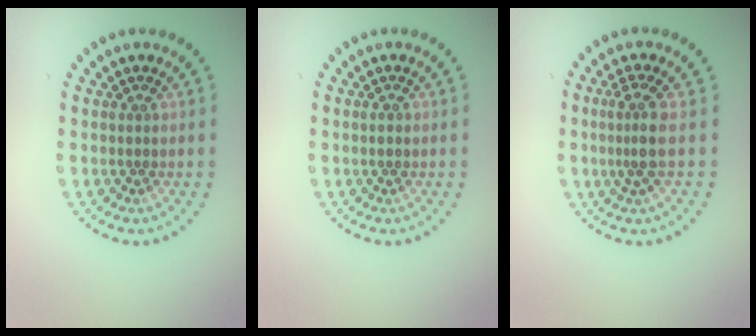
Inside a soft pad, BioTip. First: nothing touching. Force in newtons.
{"total": 0.9, "press": 0.9, "slide": 0.0}
{"total": 2.6, "press": 1.9, "slide": 1.7}